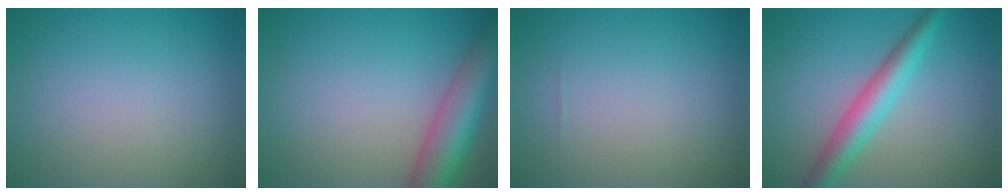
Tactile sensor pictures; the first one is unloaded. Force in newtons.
{"total": 7.4, "press": 7.4, "slide": 0.5}
{"total": 0.0}
{"total": 4.2, "press": 4.2, "slide": 0.1}